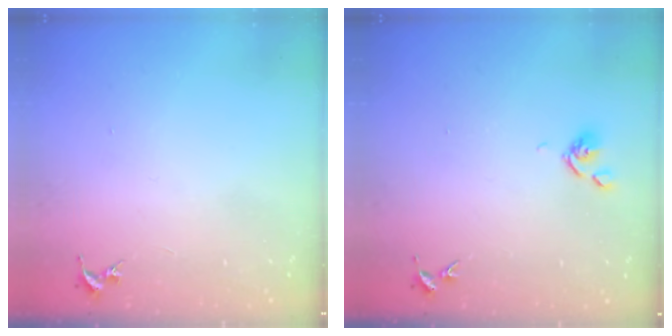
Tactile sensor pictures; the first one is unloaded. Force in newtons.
{"total": 6.0, "press": 5.9, "slide": 0.8}